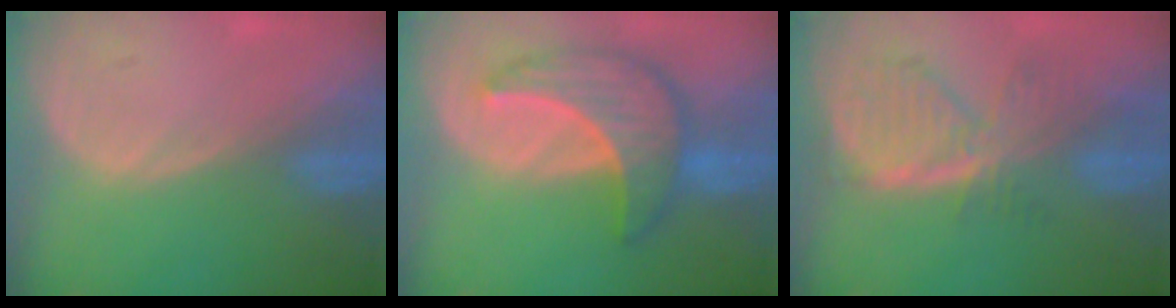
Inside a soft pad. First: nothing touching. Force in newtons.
{"total": 8.4, "press": 8.4, "slide": 0.7}
{"total": 7.9, "press": 6.9, "slide": 4.0}